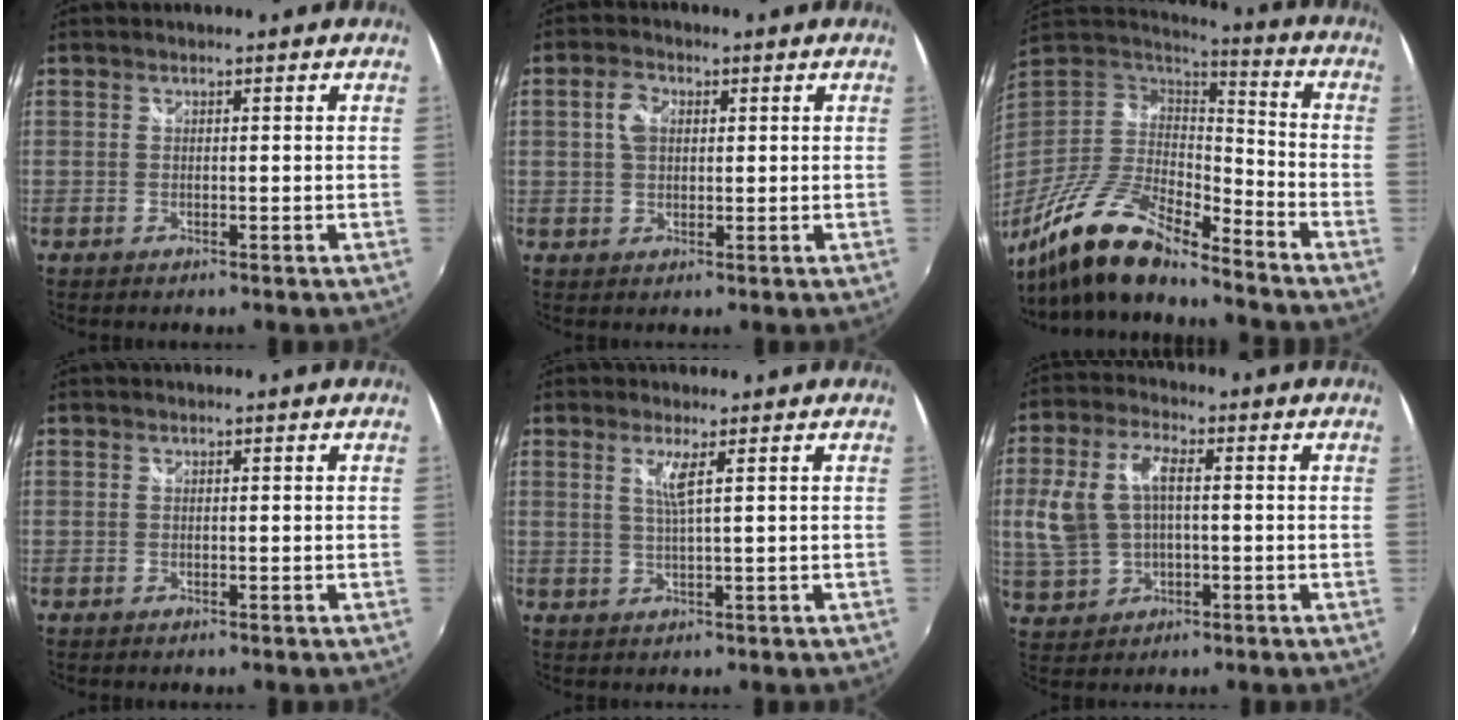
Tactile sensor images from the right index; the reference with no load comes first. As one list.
[{"total": 4.1, "force": [1.3, 2.8, 2.7], "torque": [-0.050, 0.013, 0.022]}, {"total": 18.7, "force": [-14.4, 5.1, 10.9], "torque": [-0.220, -0.032, -0.272]}, {"total": 0.0}, {"total": 2.8, "force": [1.5, -0.7, 2.3], "torque": [-0.043, -0.003, 0.028]}, {"total": 11.0, "force": [0.1, 6.7, 8.7], "torque": [-0.194, 0.013, 0.010]}]